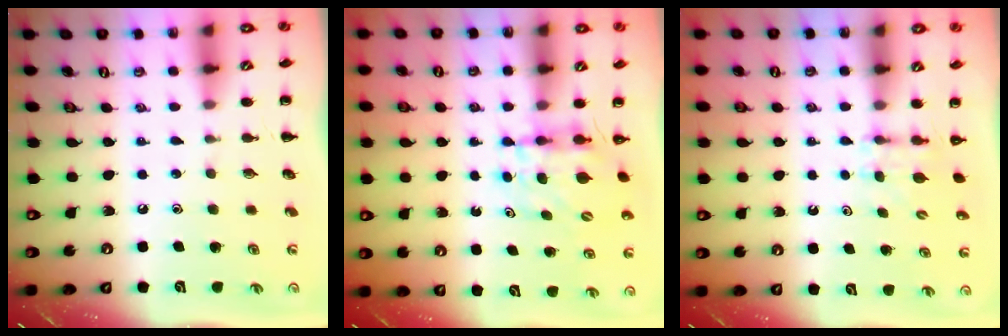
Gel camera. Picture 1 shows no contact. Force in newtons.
{"total": 5.0, "press": 5.0, "slide": 0.4}
{"total": 3.4, "press": 3.1, "slide": 1.4}